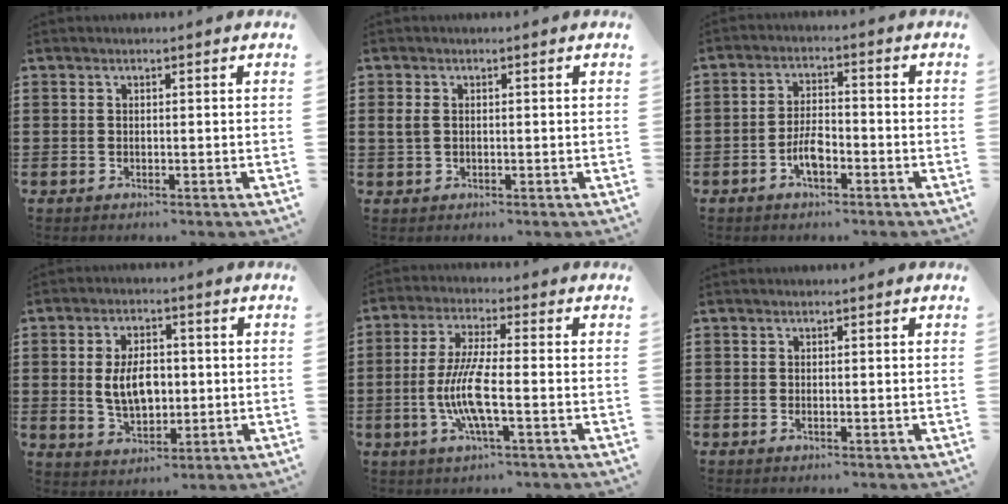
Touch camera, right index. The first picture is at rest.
{"total": 1.8, "force": [0.3, 1.3, 1.2], "torque": [-0.034, 0.005, 0.003]}
{"total": 4.6, "force": [-2.1, 1.9, 3.6], "torque": [-0.082, 0.001, -0.045]}
{"total": 6.7, "force": [0.2, 4.1, 5.3], "torque": [-0.098, 0.004, -0.003]}
{"total": 8.6, "force": [-2.1, 1.7, 8.2], "torque": [-0.180, -0.015, -0.048]}
{"total": 0.0}